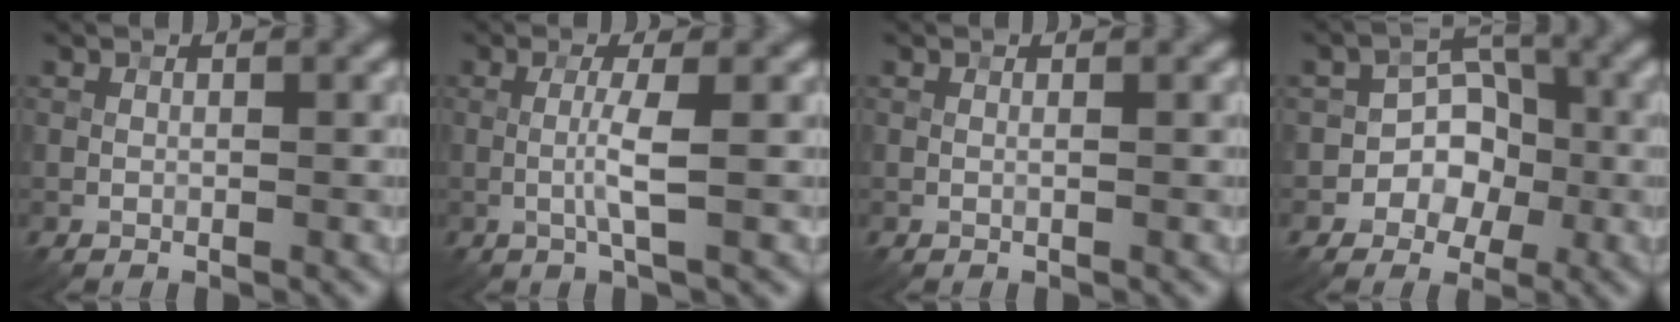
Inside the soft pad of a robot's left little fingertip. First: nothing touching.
{"total": 2.4, "force": [-0.2, 0.0, 2.4], "torque": [-0.051, -0.001, -0.007]}
{"total": 0.0}
{"total": 4.4, "force": [-1.4, 3.6, 2.0], "torque": [0.006, 0.010, -0.037]}